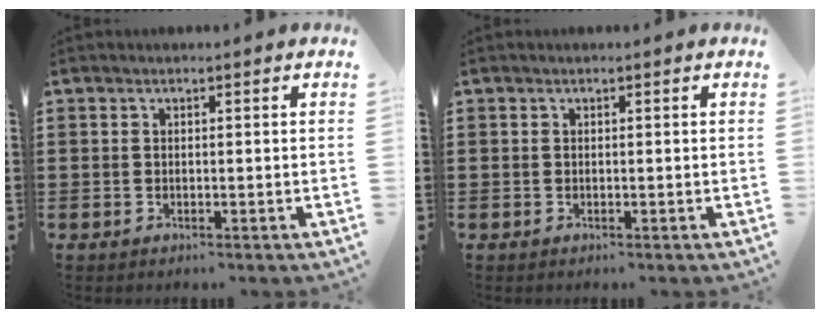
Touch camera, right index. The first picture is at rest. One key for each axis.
{"total": 0.0}